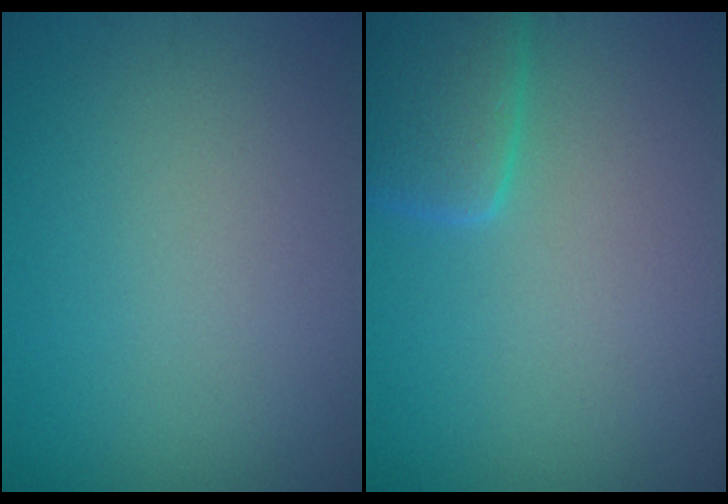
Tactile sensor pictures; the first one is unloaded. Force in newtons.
{"total": 3.7, "press": 3.7, "slide": 0.3}